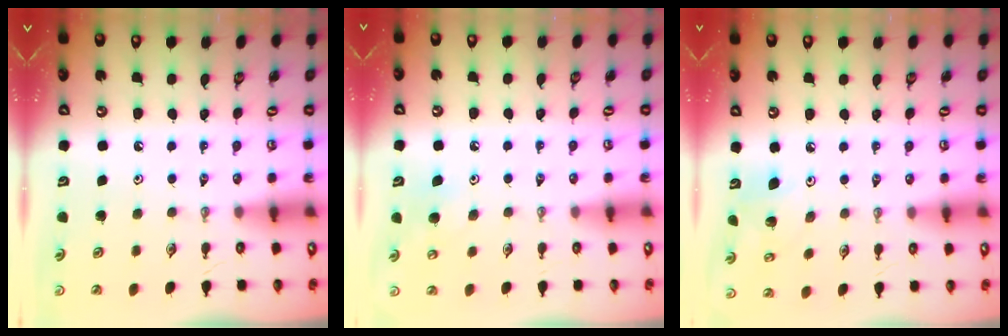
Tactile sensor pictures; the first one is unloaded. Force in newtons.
{"total": 7.0, "press": 6.9, "slide": 0.7}
{"total": 7.4, "press": 7.0, "slide": 2.4}